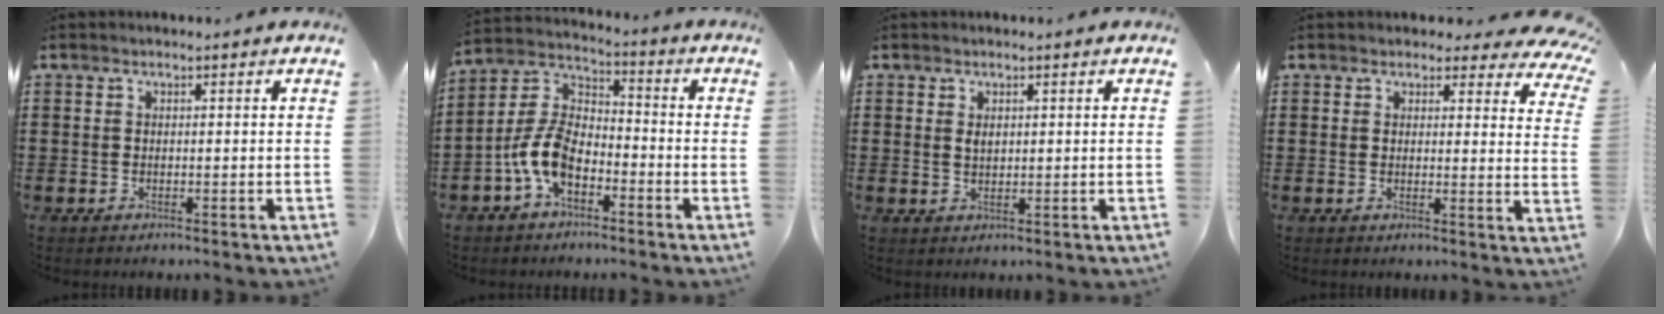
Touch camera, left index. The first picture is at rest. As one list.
[{"total": 8.8, "force": [-4.5, 4.5, 6.2], "torque": [-0.173, -0.011, -0.099]}, {"total": 1.1, "force": [0.4, 0.6, 0.8], "torque": [-0.018, 0.004, 0.006]}, {"total": 3.0, "force": [2.7, 0.9, 1.1], "torque": [-0.018, -0.009, 0.045]}]